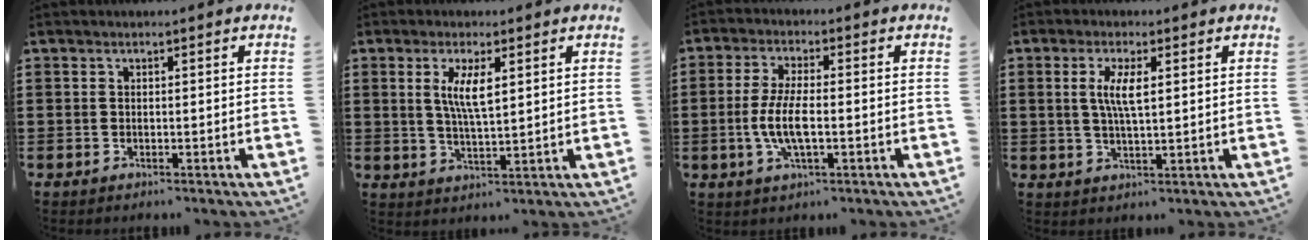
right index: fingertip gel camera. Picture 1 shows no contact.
{"total": 5.4, "force": [1.7, 1.4, 4.9], "torque": [-0.102, 0.004, 0.028]}
{"total": 6.3, "force": [-1.4, 1.9, 5.8], "torque": [-0.128, -0.006, -0.033]}
{"total": 4.5, "force": [1.0, 1.0, 4.3], "torque": [-0.086, 0.004, 0.014]}